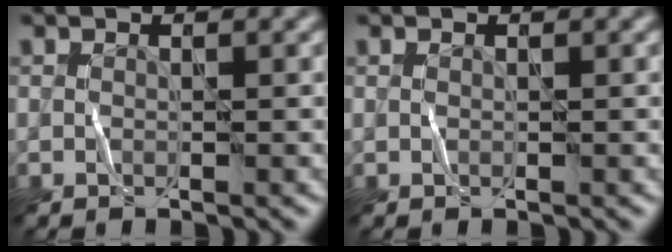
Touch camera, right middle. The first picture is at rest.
{"total": 0.0}